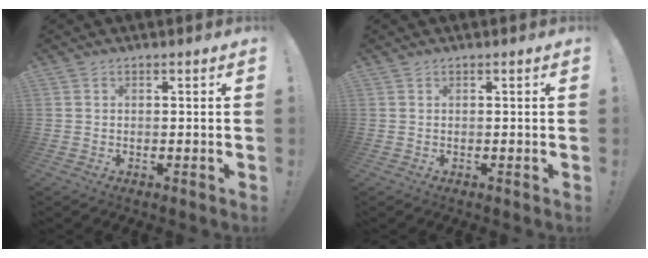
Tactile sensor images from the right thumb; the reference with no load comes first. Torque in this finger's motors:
{"motor_torque": [-0.12, 0.19, 0.04, 0.14, 0.10]}